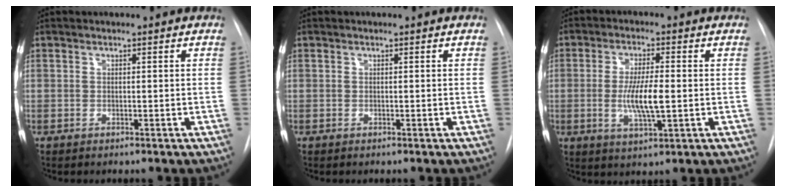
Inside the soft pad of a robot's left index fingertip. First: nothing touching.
{"total": 0.0}
{"total": 7.4, "force": [-1.5, 1.2, 7.1], "torque": [-0.140, -0.015, -0.023]}